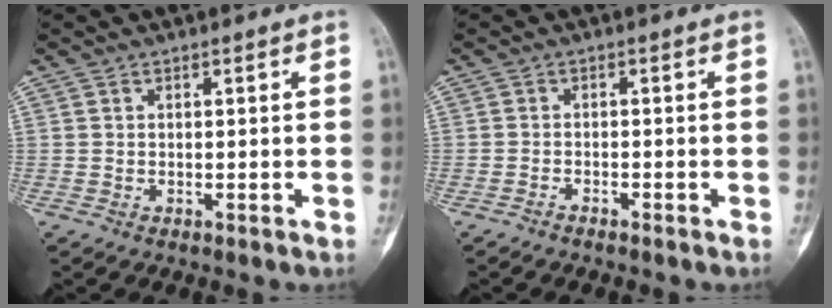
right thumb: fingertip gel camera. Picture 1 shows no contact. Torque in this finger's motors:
{"motor_torque": [-0.38, -0.12, -0.11, 0.14, -0.01]}